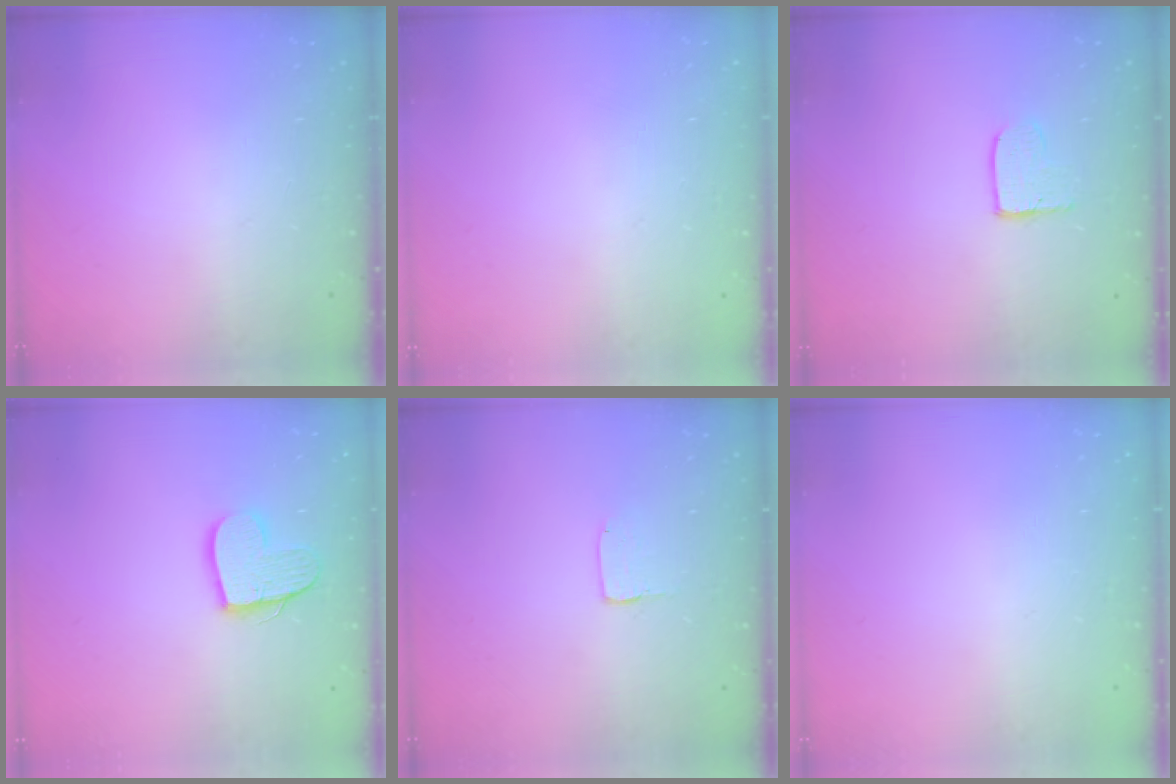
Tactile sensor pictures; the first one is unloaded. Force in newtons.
{"total": 0.0}
{"total": 3.7, "press": 3.7, "slide": 0.2}
{"total": 11.9, "press": 11.8, "slide": 1.1}
{"total": 1.7, "press": 1.6, "slide": 0.1}
{"total": 0.0}